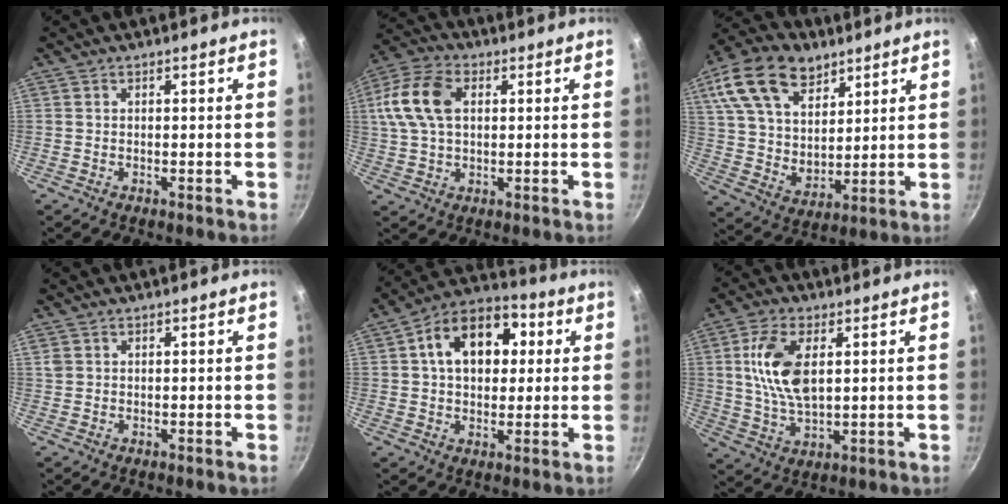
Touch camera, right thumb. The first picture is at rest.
{"total": 12.4, "force": [2.6, 7.9, 9.2], "torque": [-0.177, 0.014, 0.037]}
{"total": 19.8, "force": [10.3, 12.7, 11.3], "torque": [-0.185, -0.023, 0.186]}
{"total": 1.2, "force": [0.7, 0.9, 0.5], "torque": [-0.009, 0.003, 0.014]}
{"total": 15.8, "force": [3.6, 10.8, 11.0], "torque": [-0.139, 0.021, 0.040]}
{"total": 11.7, "force": [2.8, 6.1, 9.7], "torque": [-0.181, -0.008, 0.056]}